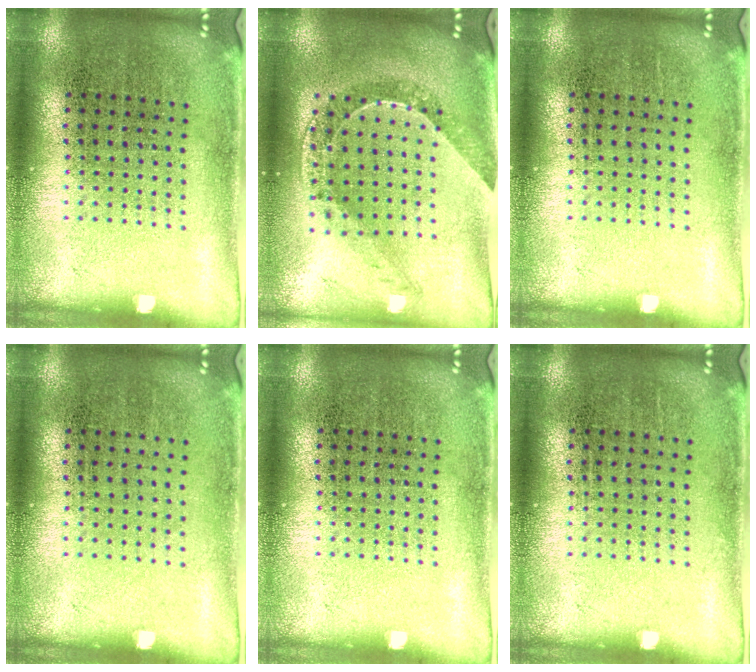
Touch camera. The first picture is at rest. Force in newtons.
{"total": 0.5, "press": 0.5, "slide": 0.1}
{"total": 0.0}
{"total": 0.0}
{"total": 0.0}
{"total": 0.0}